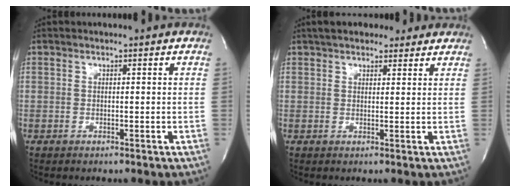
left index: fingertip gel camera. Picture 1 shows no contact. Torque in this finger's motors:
{"motor_torque": [0.97, -0.82, 0.19, 0.10]}